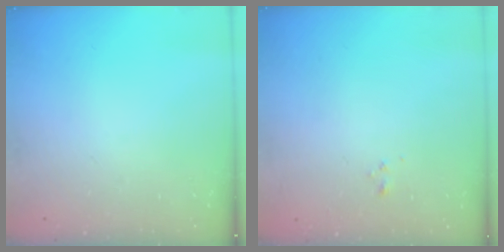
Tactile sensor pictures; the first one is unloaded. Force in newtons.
{"total": 1.0, "press": 0.9, "slide": 0.4}